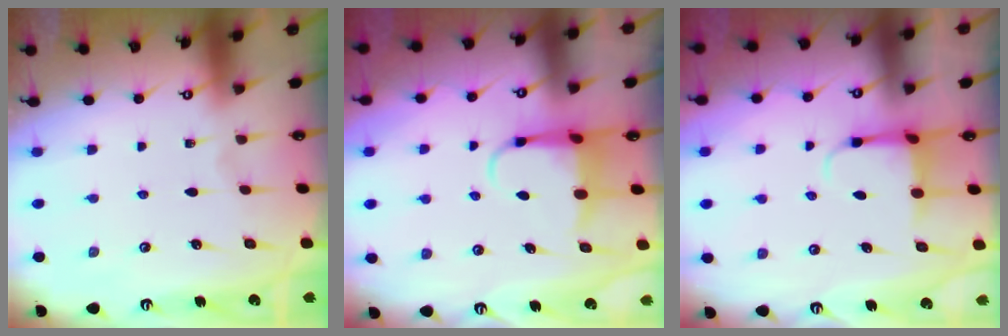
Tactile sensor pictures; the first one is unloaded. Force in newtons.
{"total": 5.2, "press": 5.1, "slide": 1.0}
{"total": 4.2, "press": 4.1, "slide": 1.0}